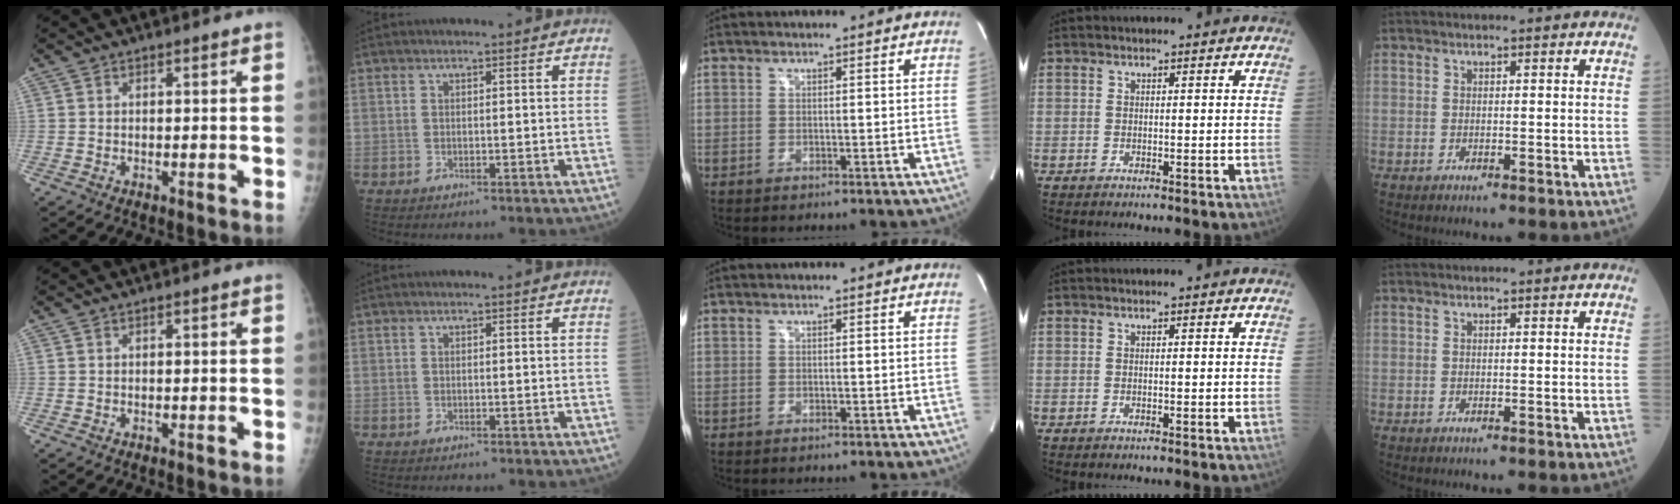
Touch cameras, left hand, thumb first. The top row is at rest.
{}